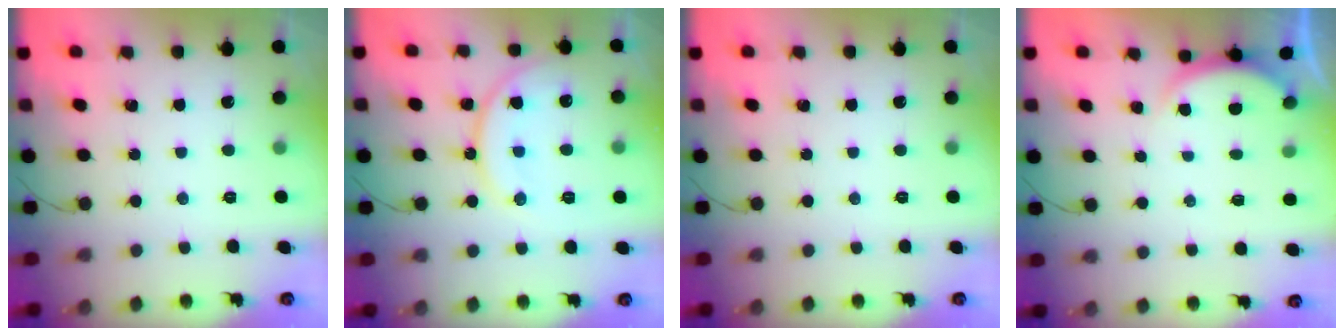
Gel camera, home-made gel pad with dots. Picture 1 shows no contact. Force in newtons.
{"total": 13.3, "press": 13.3, "slide": 1.3}
{"total": 0.0}
{"total": 1.6, "press": 1.5, "slide": 0.6}